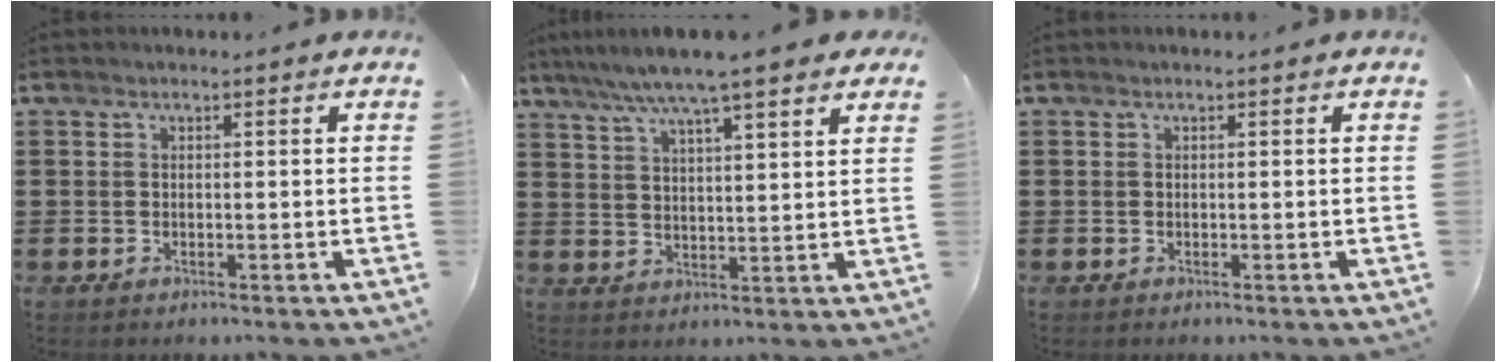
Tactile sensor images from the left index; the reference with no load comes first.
{"total": 7.0, "force": [5.6, 0.1, 4.2], "torque": [-0.099, -0.016, 0.096]}
{"total": 0.0}